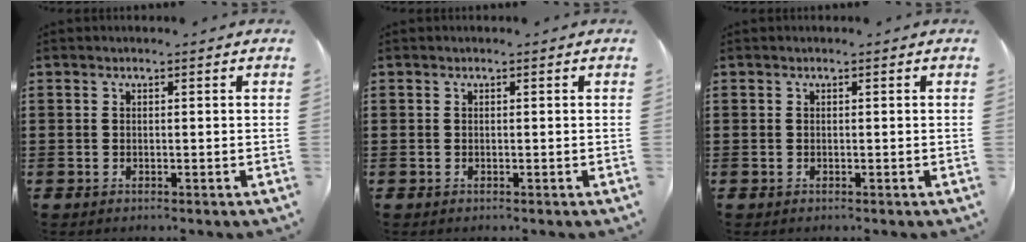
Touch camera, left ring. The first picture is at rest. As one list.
[{"total": 0.0}, {"total": 0.0}]